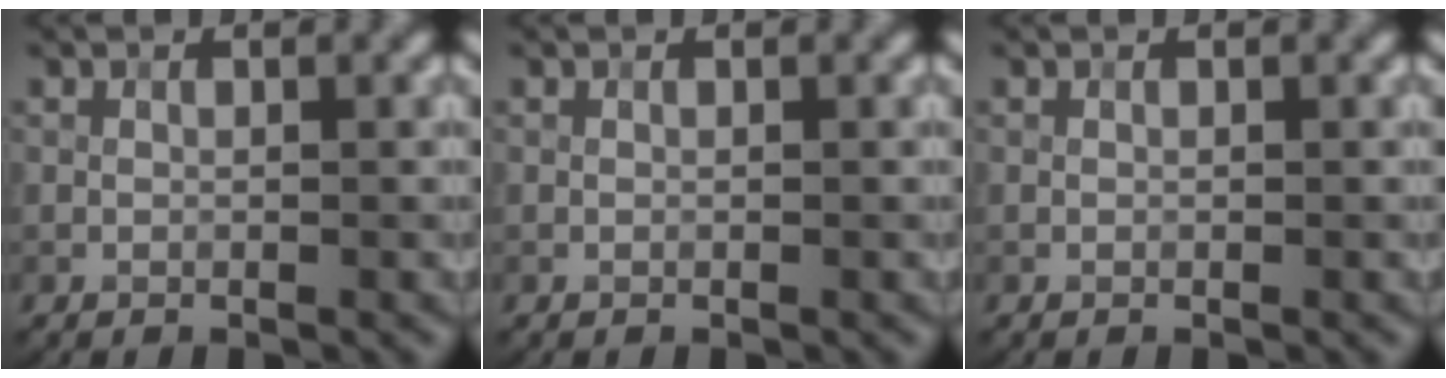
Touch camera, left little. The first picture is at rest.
{"total": 0.0}
{"total": 0.0}